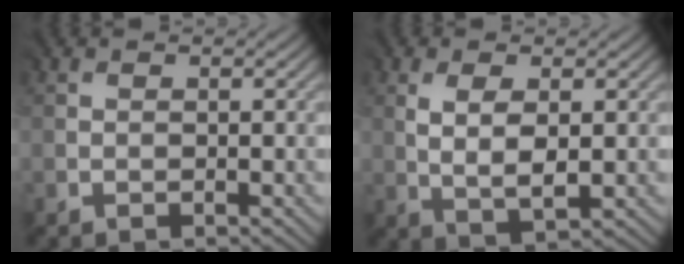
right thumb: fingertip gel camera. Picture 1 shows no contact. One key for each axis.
{"total": 3.9, "fx": 0.8, "fy": 1.6, "fz": 3.4, "tx": -0.073, "ty": -0.005, "tz": 0.021}